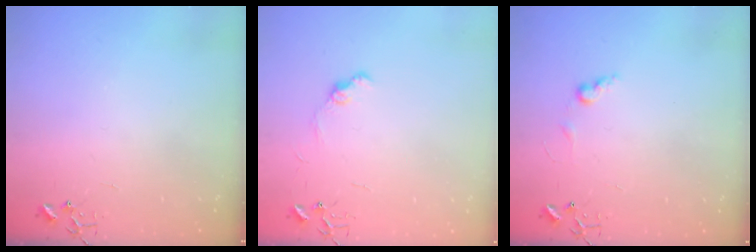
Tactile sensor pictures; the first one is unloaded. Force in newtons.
{"total": 8.7, "press": 8.7, "slide": 0.7}
{"total": 6.4, "press": 6.4, "slide": 0.8}